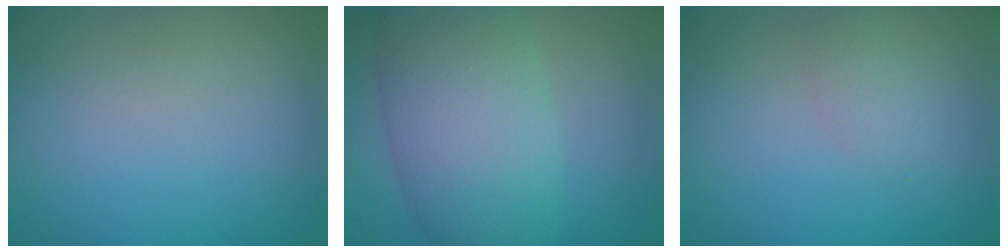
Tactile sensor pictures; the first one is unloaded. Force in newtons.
{"total": 9.0, "press": 9.0, "slide": 0.3}
{"total": 1.1, "press": 1.1, "slide": 0.1}